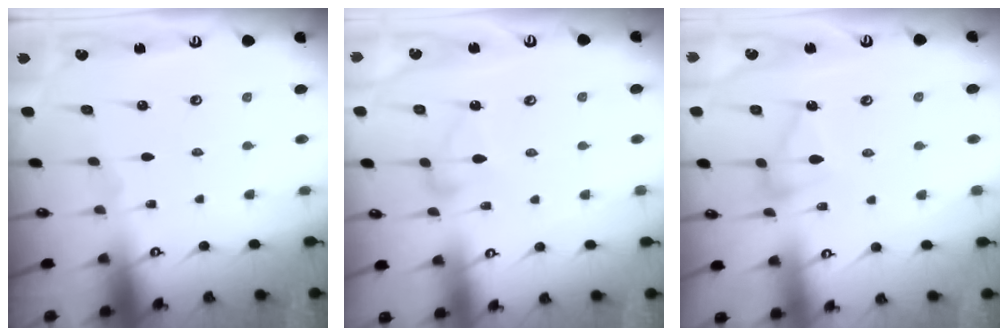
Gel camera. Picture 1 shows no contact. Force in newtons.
{"total": 4.9, "press": 4.9, "slide": 0.3}
{"total": 8.7, "press": 8.6, "slide": 0.6}